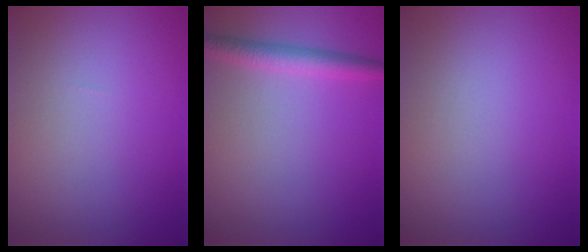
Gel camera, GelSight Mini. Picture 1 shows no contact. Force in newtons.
{"total": 2.6, "press": 2.6, "slide": 0.1}
{"total": 0.0}